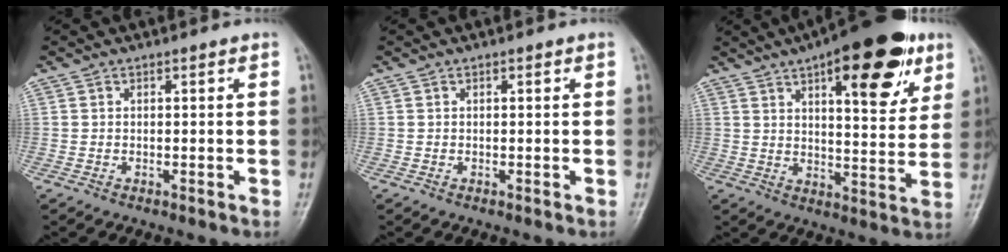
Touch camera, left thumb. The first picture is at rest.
{"total": 0.0}
{"total": 19.7, "force": [10.0, 7.4, 15.3], "torque": [-0.177, -0.032, 0.141]}